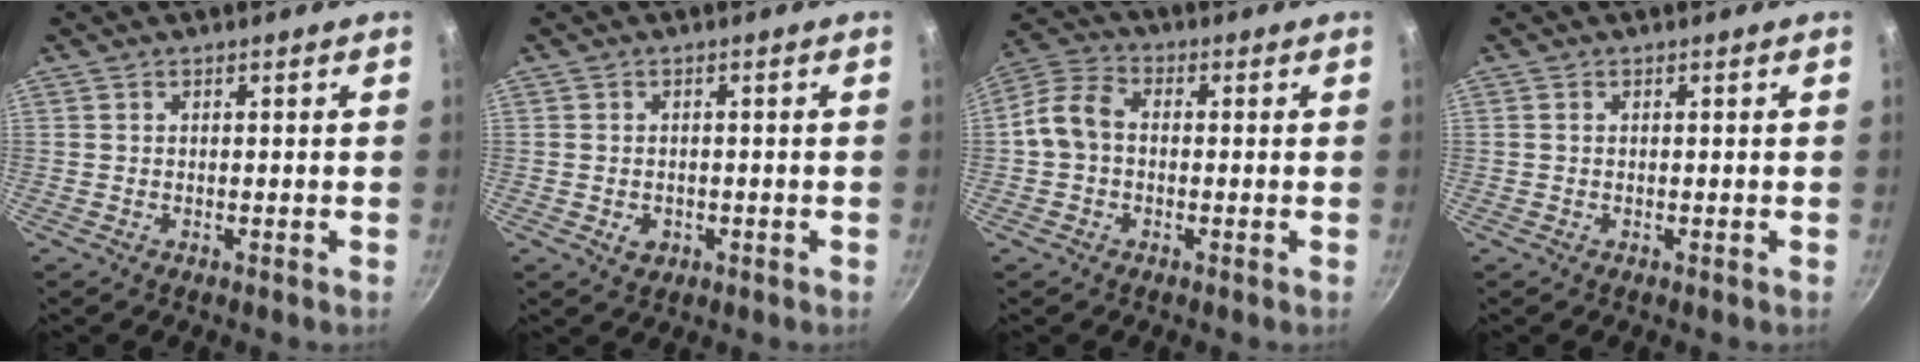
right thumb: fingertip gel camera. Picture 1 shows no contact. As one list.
[{"total": 2.8, "force": [-0.9, 2.3, 1.5], "torque": [-0.018, 0.006, -0.007]}, {"total": 7.6, "force": [-0.5, 5.8, 5.0], "torque": [-0.087, 0.029, -0.027]}, {"total": 0.5, "force": [0.1, 0.4, 0.3], "torque": [-0.006, 0.003, 0.001]}]